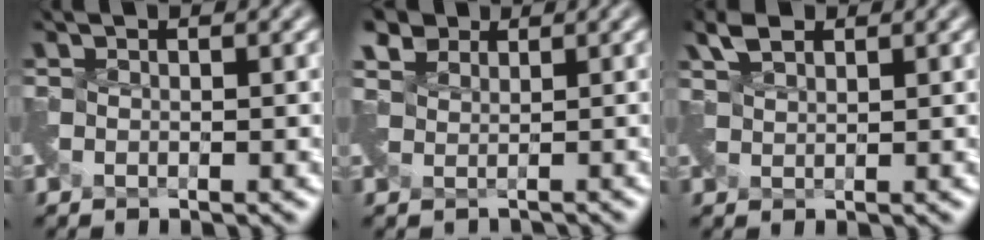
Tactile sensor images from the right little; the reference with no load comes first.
{"total": 3.2, "force": [2.4, 2.2, 0.1], "torque": [0.003, 0.003, 0.035]}
{"total": 2.7, "force": [2.3, 0.9, 1.1], "torque": [-0.028, 0.014, 0.047]}